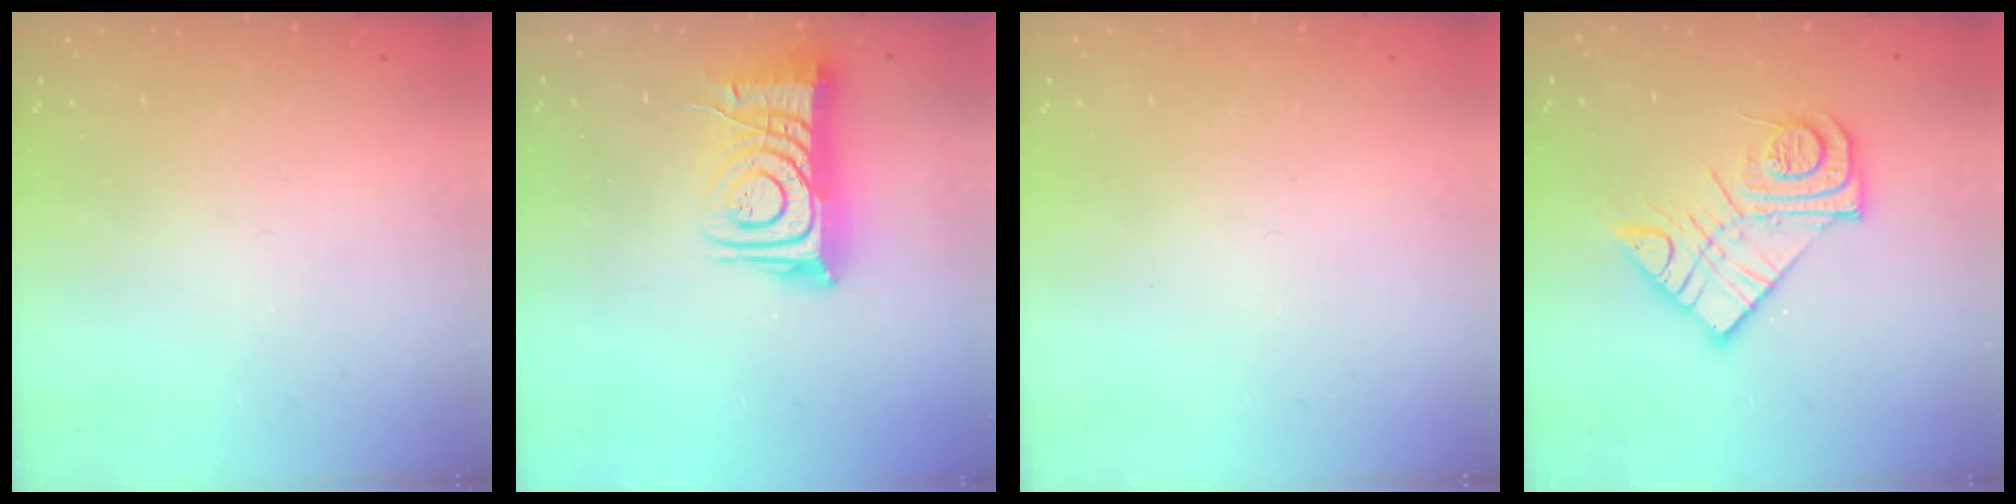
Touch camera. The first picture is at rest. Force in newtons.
{"total": 14.3, "press": 14.2, "slide": 1.6}
{"total": 1.8, "press": 1.7, "slide": 0.1}
{"total": 14.1, "press": 14.1, "slide": 1.0}